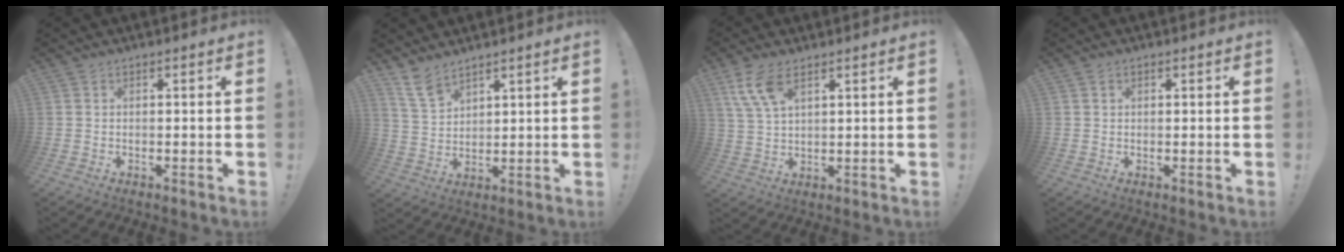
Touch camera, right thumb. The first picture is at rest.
{"total": 7.8, "force": [6.2, 3.5, 3.0], "torque": [-0.061, -0.038, 0.124]}
{"total": 8.4, "force": [4.8, 3.5, 5.9], "torque": [-0.122, -0.015, 0.091]}
{"total": 0.8, "force": [0.4, 0.7, 0.3], "torque": [0.003, -0.001, 0.005]}